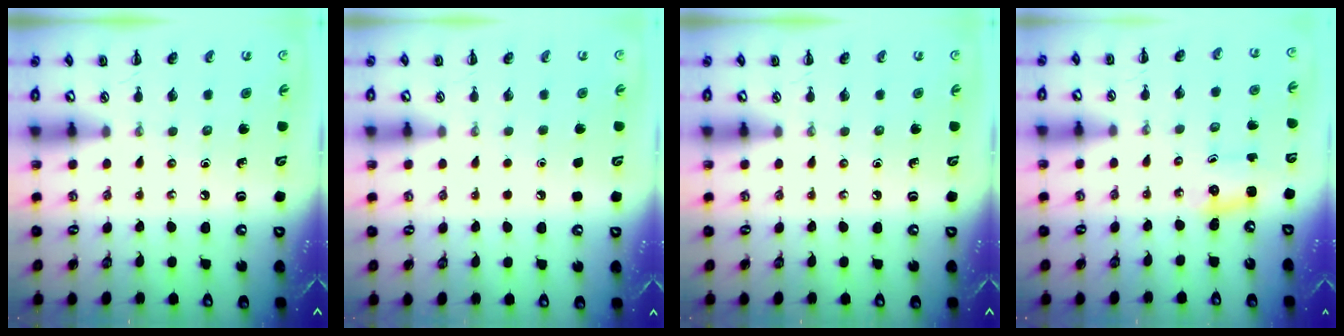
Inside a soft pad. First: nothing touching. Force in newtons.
{"total": 1.8, "press": 1.8, "slide": 0.1}
{"total": 0.0}
{"total": 2.4, "press": 2.4, "slide": 0.6}